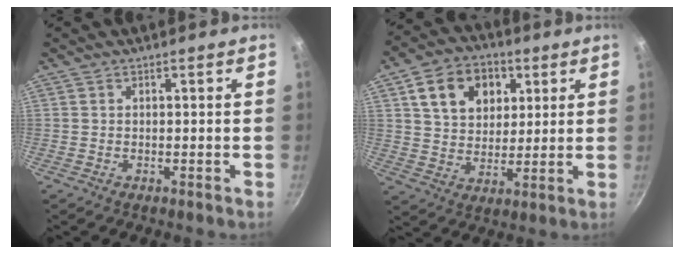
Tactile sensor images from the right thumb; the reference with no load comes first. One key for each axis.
{"total": 13.8, "fx": 5.2, "fy": 10.3, "fz": 7.6, "tx": -0.098, "ty": -0.003, "tz": 0.082}